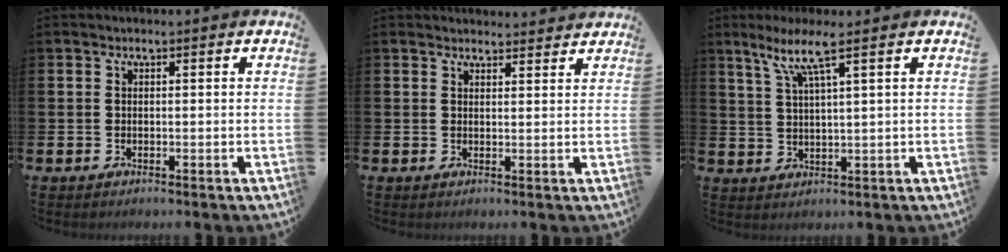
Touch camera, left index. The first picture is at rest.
{"total": 2.4, "force": [2.4, 0.4, -0.1], "torque": [0.011, -0.016, 0.041]}
{"total": 5.9, "force": [3.7, 0.4, 4.5], "torque": [-0.097, -0.005, 0.061]}